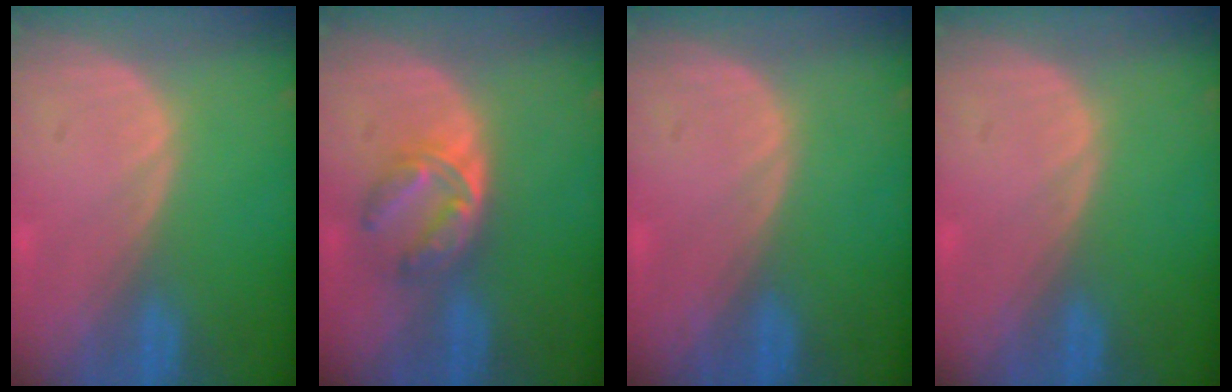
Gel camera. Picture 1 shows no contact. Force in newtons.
{"total": 5.4, "press": 5.2, "slide": 1.4}
{"total": 0.0}
{"total": 0.0}